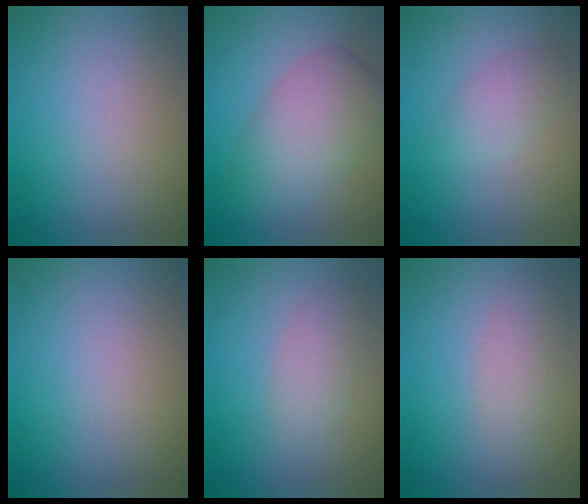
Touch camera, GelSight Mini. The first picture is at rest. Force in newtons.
{"total": 5.8, "press": 5.8, "slide": 0.3}
{"total": 2.1, "press": 2.1, "slide": 0.1}
{"total": 0.0}
{"total": 2.4, "press": 2.4, "slide": 0.0}
{"total": 2.9, "press": 2.9, "slide": 0.1}